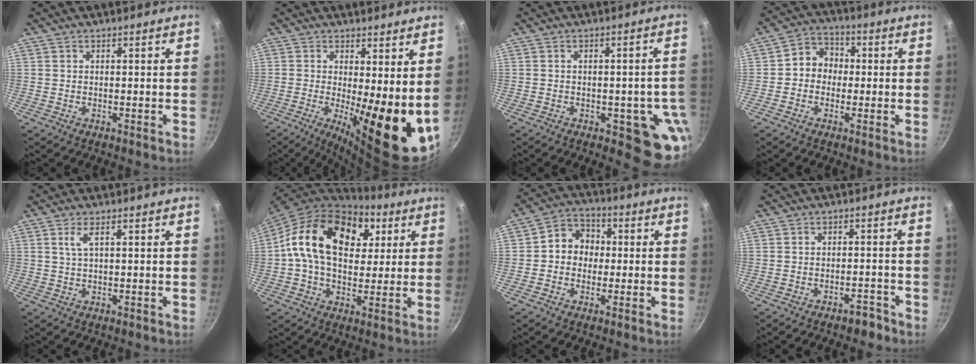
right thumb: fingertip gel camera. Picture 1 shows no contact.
{"total": 15.1, "force": [-0.2, 4.5, 14.4], "torque": [-0.177, -0.025, 0.004]}
{"total": 10.2, "force": [-3.2, 4.8, 8.3], "torque": [-0.039, 0.010, -0.037]}
{"total": 6.7, "force": [-0.2, 5.9, 3.2], "torque": [-0.018, 0.019, -0.021]}
{"total": 2.7, "force": [1.1, 0.8, 2.4], "torque": [-0.048, 0.001, 0.024]}
{"total": 22.2, "force": [6.2, 14.9, 15.3], "torque": [-0.240, 0.004, 0.088]}
{"total": 8.1, "force": [0.0, 7.1, 4.0], "torque": [-0.027, 0.021, -0.017]}
{"total": 3.1, "force": [-2.4, 1.5, 1.4], "torque": [-0.007, 0.031, -0.020]}